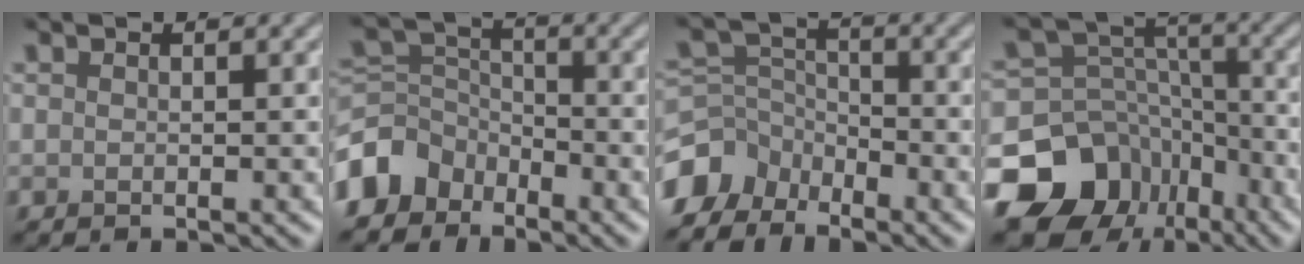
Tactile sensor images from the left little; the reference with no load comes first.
{"total": 5.3, "force": [-3.6, 3.7, 1.3], "torque": [-0.022, 0.003, -0.086]}
{"total": 5.5, "force": [-4.2, 3.2, 1.5], "torque": [-0.030, 0.000, -0.096]}
{"total": 14.4, "force": [-8.9, 10.5, 4.1], "torque": [-0.104, -0.008, -0.146]}